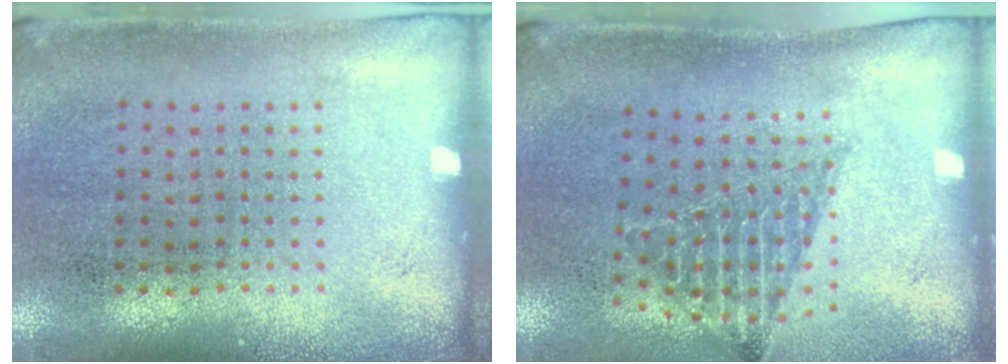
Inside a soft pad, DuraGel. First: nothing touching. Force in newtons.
{"total": 1.3, "press": 1.1, "slide": 0.7}